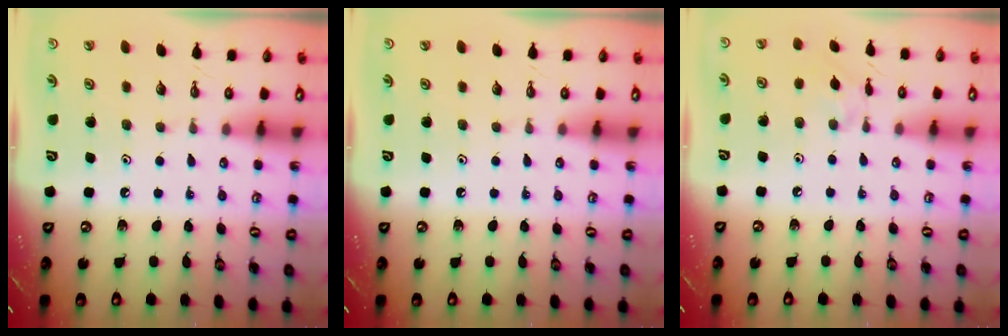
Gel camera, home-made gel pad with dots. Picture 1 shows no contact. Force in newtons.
{"total": 0.0}
{"total": 2.6, "press": 2.6, "slide": 0.6}